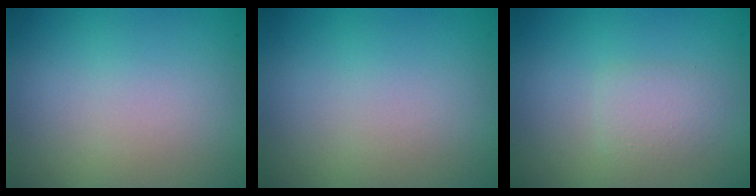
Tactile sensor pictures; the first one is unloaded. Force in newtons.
{"total": 0.0}
{"total": 1.5, "press": 1.5, "slide": 0.0}